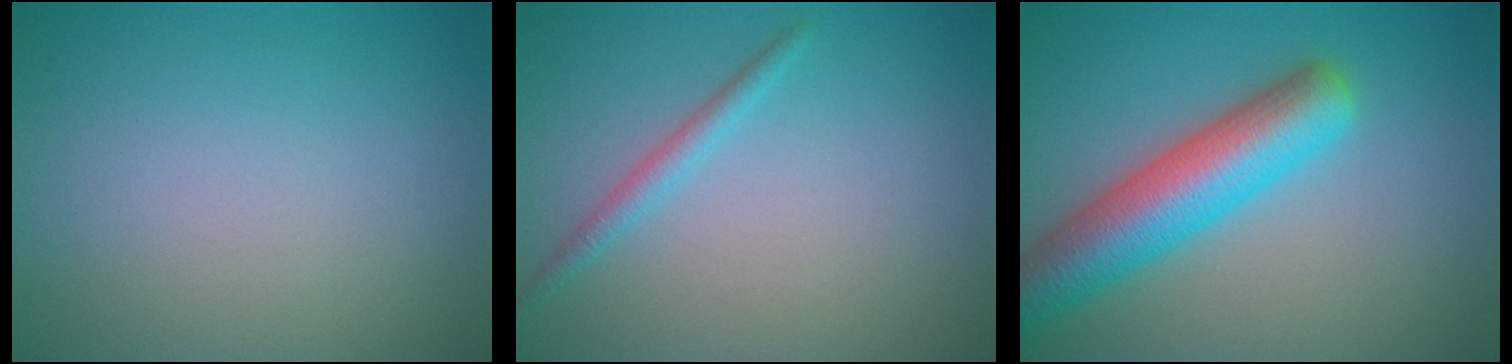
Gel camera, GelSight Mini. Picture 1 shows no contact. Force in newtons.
{"total": 1.6, "press": 1.6, "slide": 0.1}
{"total": 7.5, "press": 7.5, "slide": 0.4}